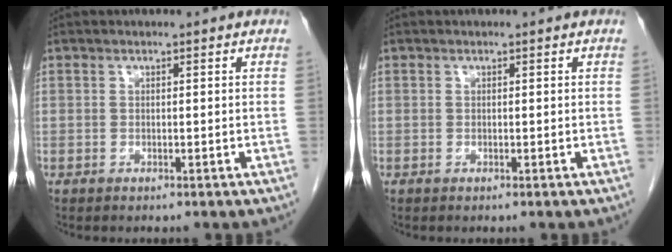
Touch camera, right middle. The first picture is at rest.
{"total": 0.0}